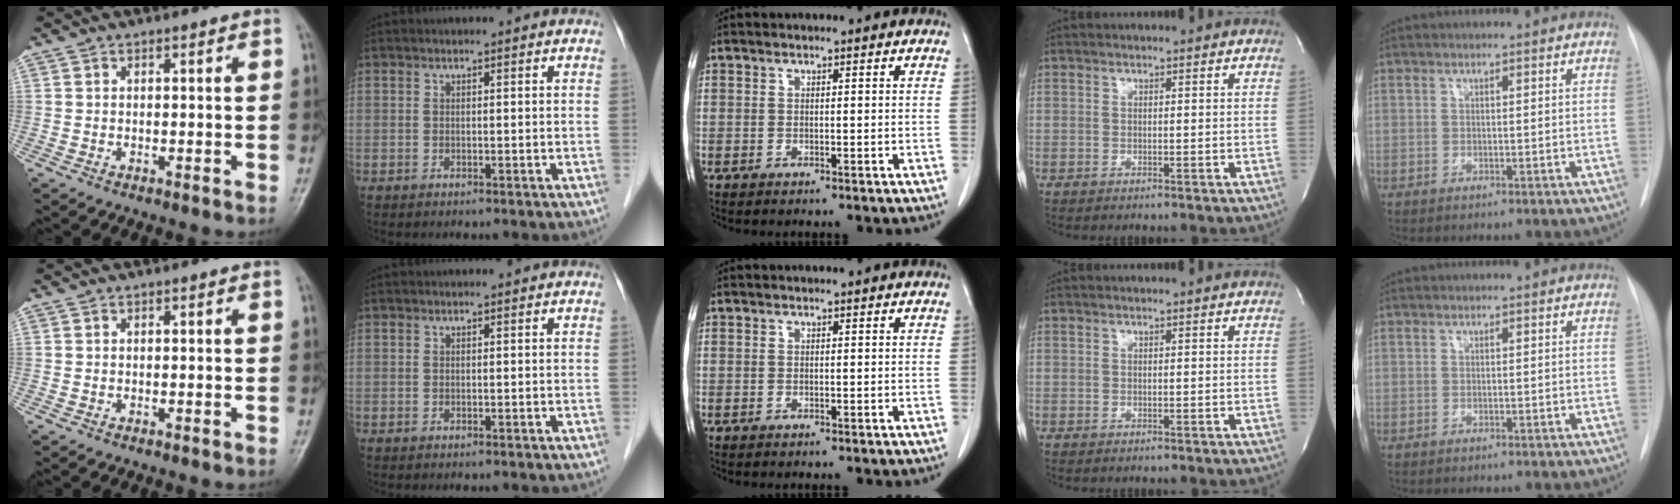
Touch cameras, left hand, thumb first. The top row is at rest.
{}